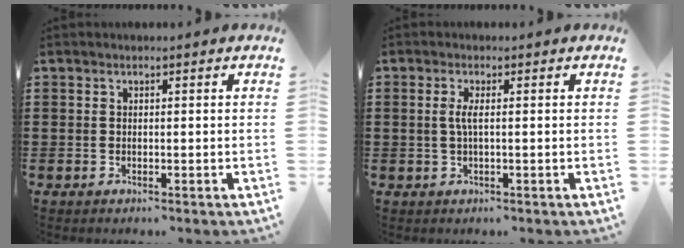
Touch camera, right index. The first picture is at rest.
{"total": 2.2, "force": [-0.1, 0.2, 2.2], "torque": [-0.052, -0.006, -0.004]}